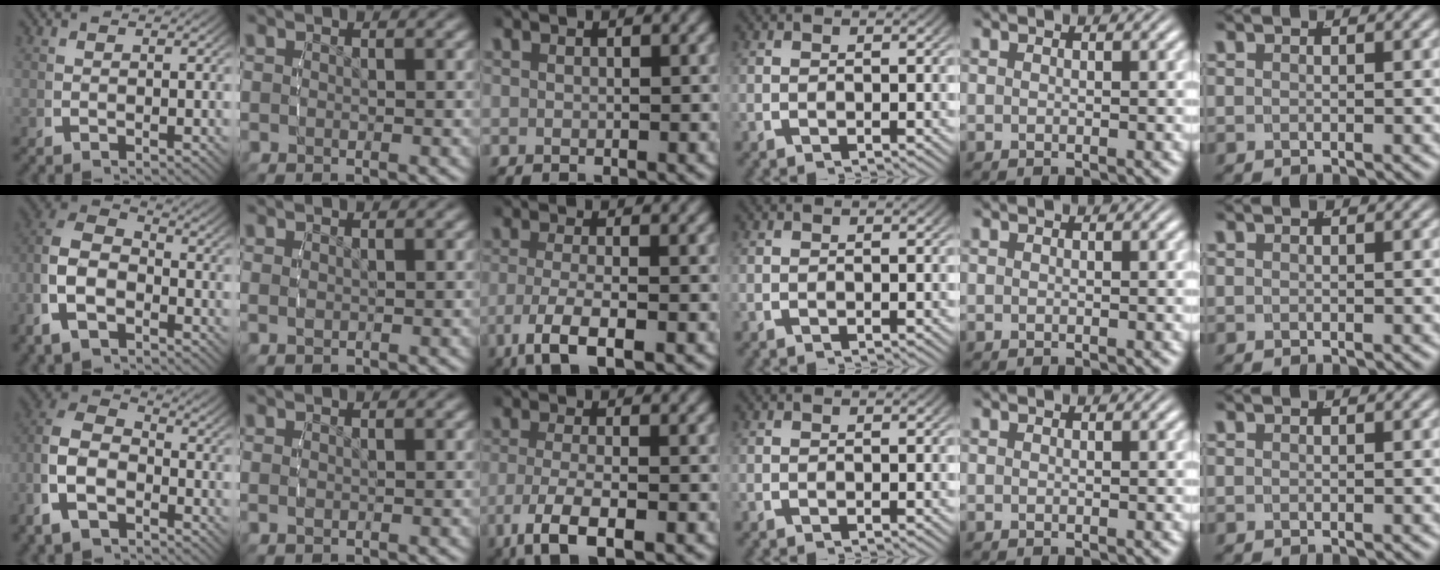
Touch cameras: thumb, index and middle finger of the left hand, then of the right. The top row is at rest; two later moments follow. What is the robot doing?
{"motion": "lift_and_place", "object": "cloth"}